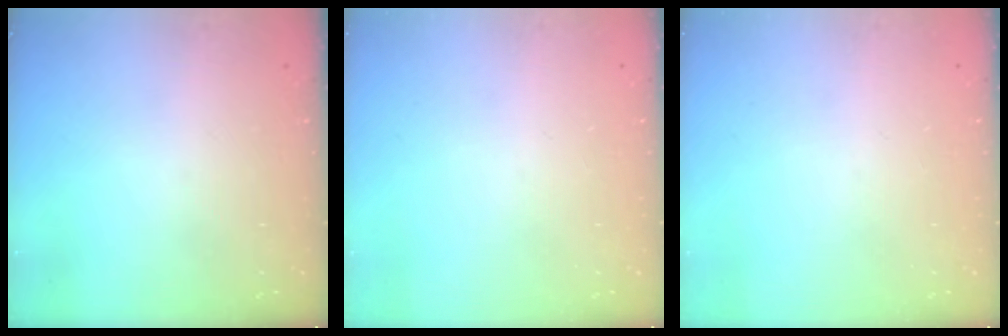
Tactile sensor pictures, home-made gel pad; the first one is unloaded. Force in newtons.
{"total": 0.0}
{"total": 0.0}